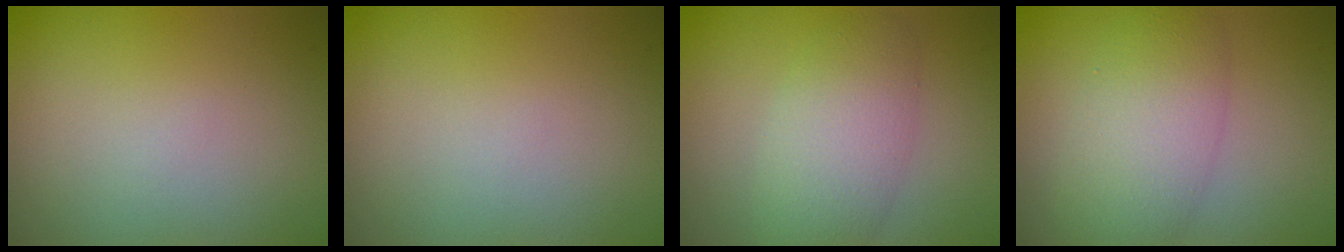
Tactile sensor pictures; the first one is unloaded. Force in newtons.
{"total": 0.0}
{"total": 4.6, "press": 4.6, "slide": 0.2}
{"total": 5.6, "press": 5.5, "slide": 0.4}